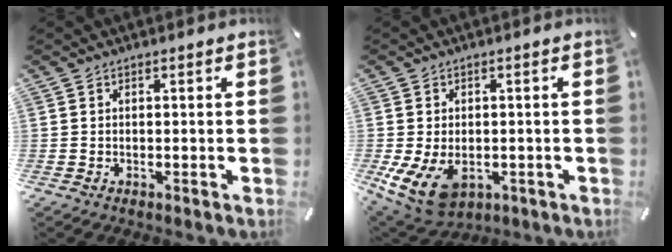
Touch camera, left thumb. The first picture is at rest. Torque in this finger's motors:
{"motor_torque": [1.30, 1.55, 0.46, -0.28, 0.28]}